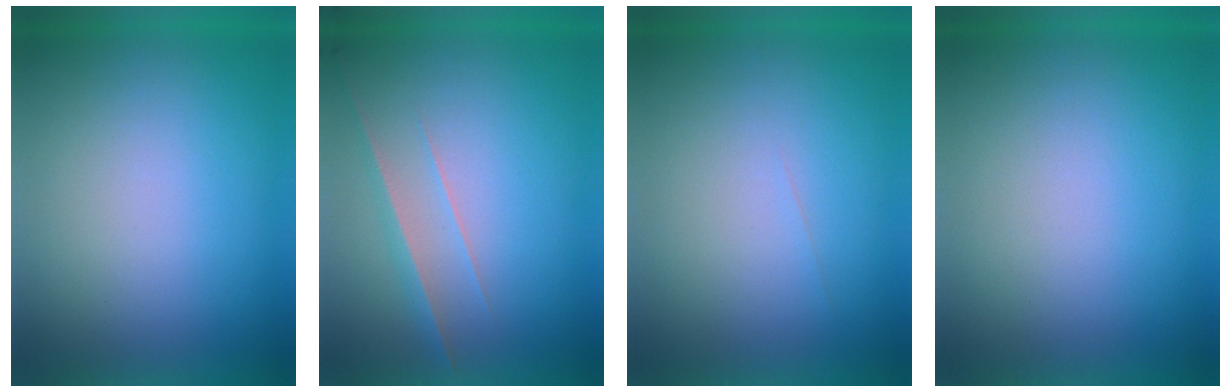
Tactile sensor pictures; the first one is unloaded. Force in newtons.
{"total": 2.9}
{"total": 1.5}
{"total": 0.0}